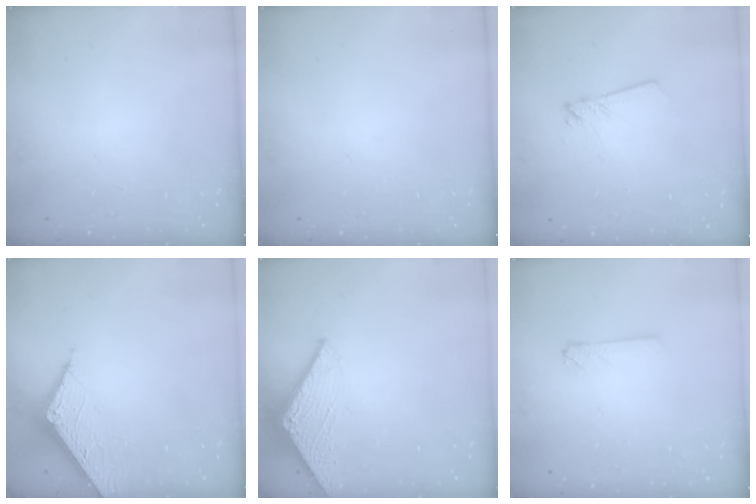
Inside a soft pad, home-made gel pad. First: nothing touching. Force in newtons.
{"total": 0.0}
{"total": 1.7, "press": 1.7, "slide": 0.1}
{"total": 6.8, "press": 6.8, "slide": 0.5}
{"total": 2.9, "press": 2.9, "slide": 0.3}
{"total": 2.2, "press": 2.2, "slide": 0.3}